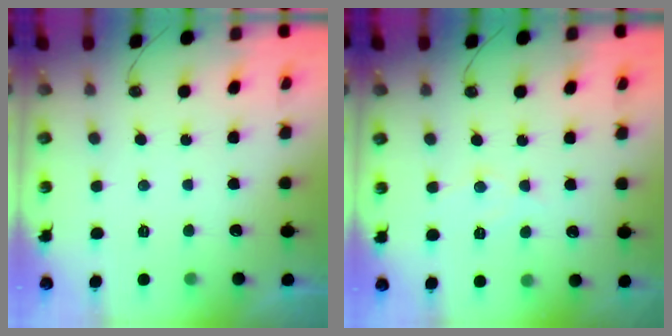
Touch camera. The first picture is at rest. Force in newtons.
{"total": 5.9, "press": 5.8, "slide": 0.6}